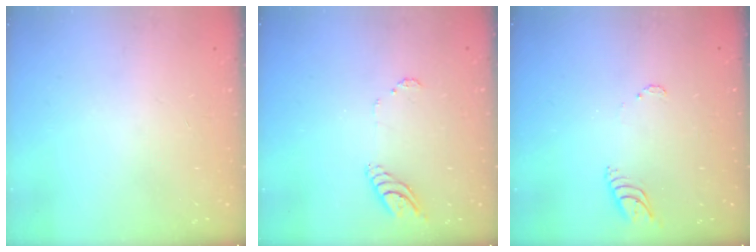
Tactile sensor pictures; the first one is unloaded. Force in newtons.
{"total": 6.5, "press": 6.5, "slide": 0.4}
{"total": 4.5, "press": 4.4, "slide": 0.5}